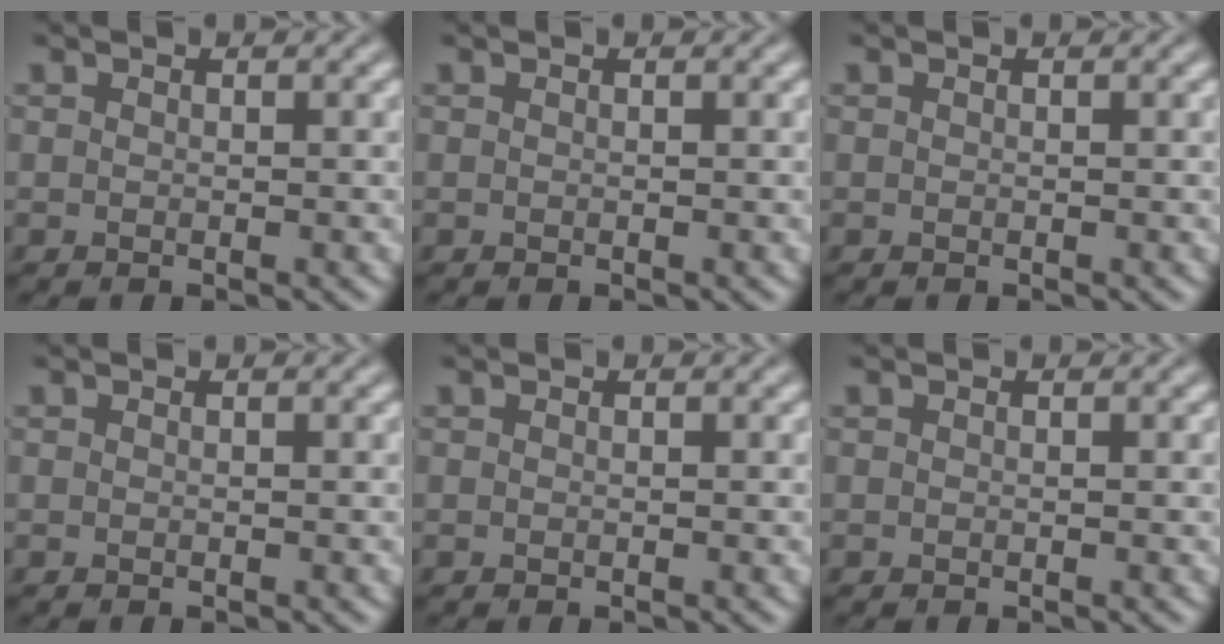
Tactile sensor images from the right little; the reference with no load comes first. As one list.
[{"total": 0.0}, {"total": 0.0}, {"total": 0.0}, {"total": 0.0}, {"total": 0.0}]